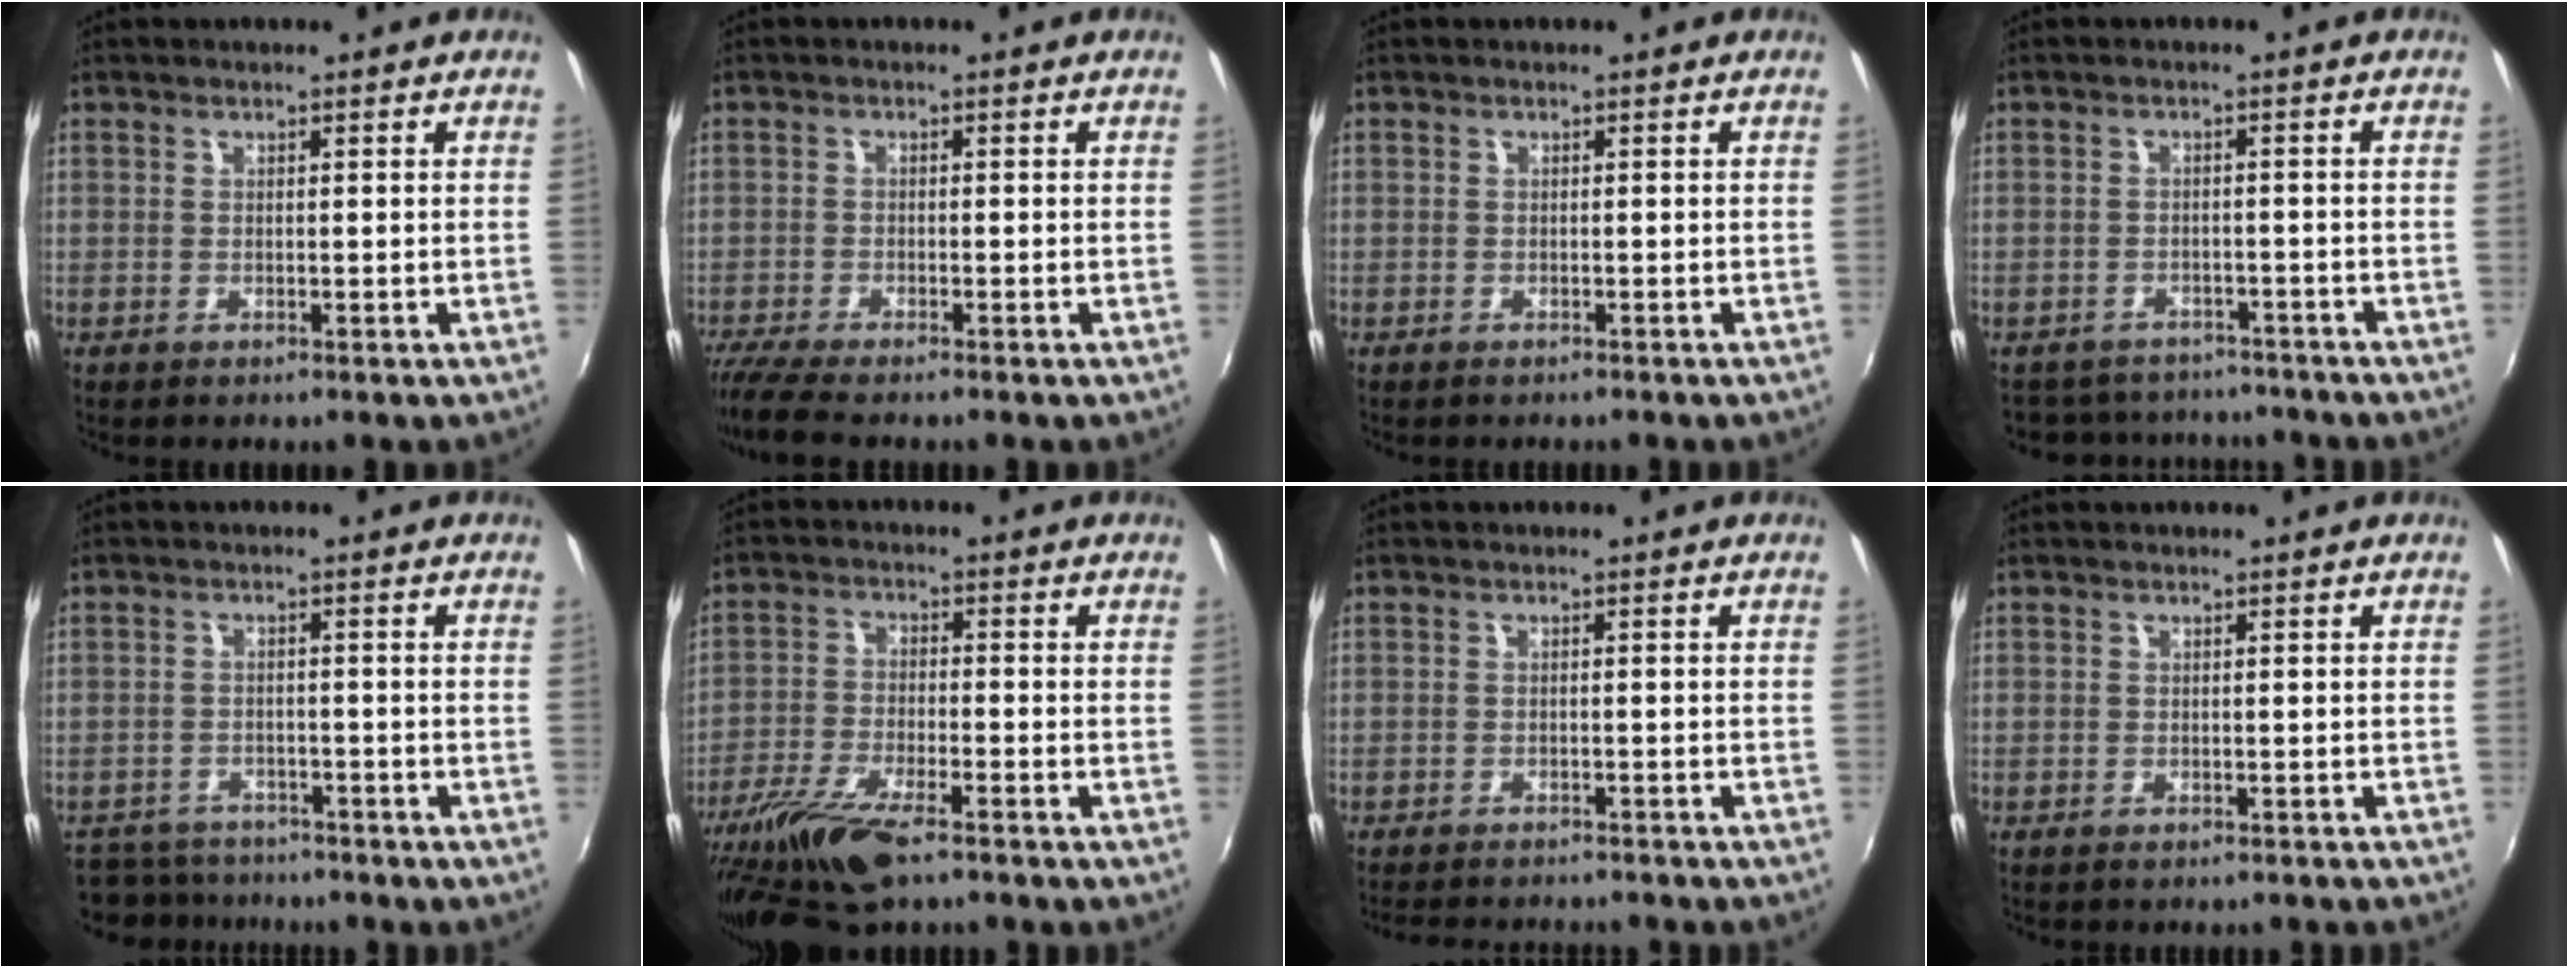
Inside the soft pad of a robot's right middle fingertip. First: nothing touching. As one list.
[{"total": 6.0, "force": [-5.1, 0.3, 3.0], "torque": [-0.081, -0.027, -0.093]}, {"total": 1.0, "force": [-0.8, 0.6, 0.0], "torque": [-0.006, 0.002, -0.012]}, {"total": 11.2, "force": [-9.8, 4.5, 2.9], "torque": [-0.070, 0.011, -0.131]}, {"total": 9.1, "force": [-8.2, 3.4, 1.9], "torque": [-0.060, -0.003, -0.126]}, {"total": 13.5, "force": [-9.7, 3.4, 8.7], "torque": [-0.192, -0.040, -0.185]}, {"total": 9.0, "force": [-8.2, 1.9, 3.3], "torque": [-0.078, -0.015, -0.117]}, {"total": 2.4, "force": [-2.1, 0.8, 0.7], "torque": [-0.013, -0.006, -0.024]}]